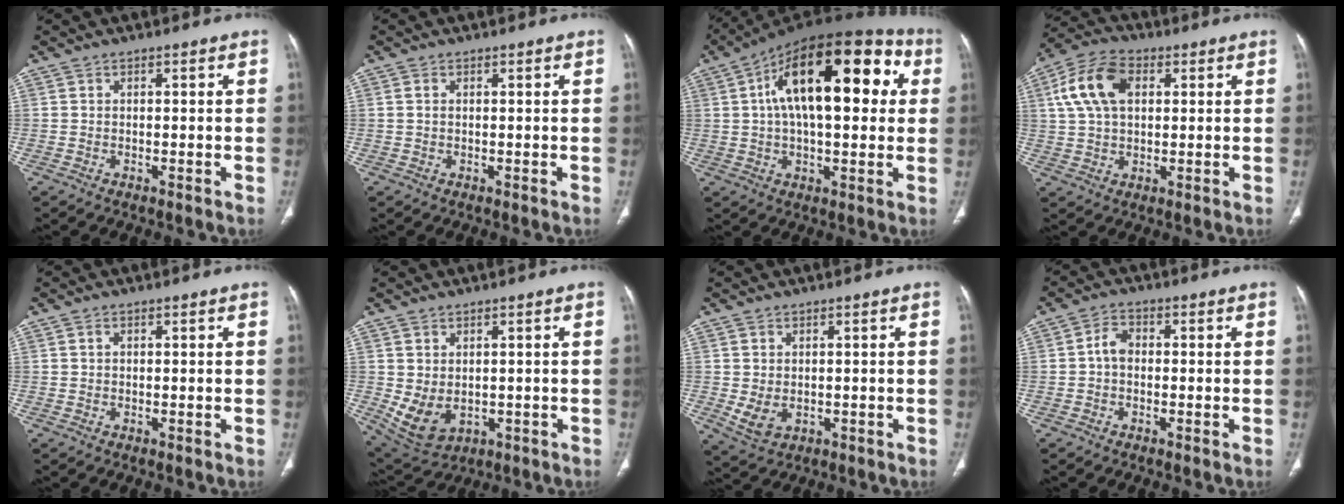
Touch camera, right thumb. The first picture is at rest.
{"total": 0.9, "force": [0.2, 0.6, 0.7], "torque": [-0.018, 0.004, 0.007]}
{"total": 24.7, "force": [5.6, 11.4, 21.1], "torque": [-0.308, 0.033, 0.076]}
{"total": 11.6, "force": [3.1, 7.2, 8.5], "torque": [-0.162, 0.019, 0.055]}
{"total": 0.5, "force": [0.2, 0.3, 0.3], "torque": [-0.007, 0.006, 0.006]}
{"total": 7.3, "force": [-0.3, 5.2, 5.2], "torque": [-0.091, -0.004, 0.023]}
{"total": 4.0, "force": [-0.2, 2.9, 2.8], "torque": [-0.053, -0.006, 0.014]}
{"total": 3.2, "force": [-0.3, 2.3, 2.2], "torque": [-0.032, 0.013, -0.012]}